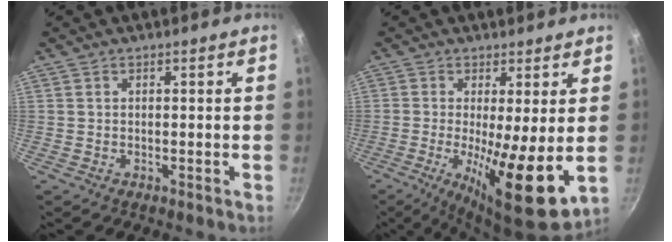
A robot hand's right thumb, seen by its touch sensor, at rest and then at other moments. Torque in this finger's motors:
{"motor_torque": [-0.11, 1.02, 0.21, -0.21, 0.25]}